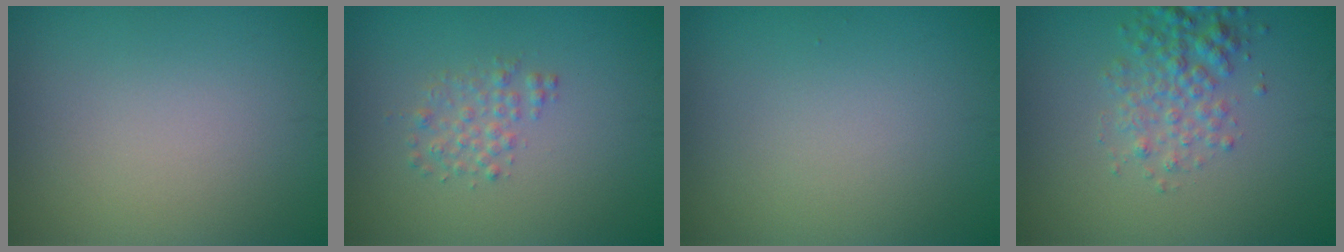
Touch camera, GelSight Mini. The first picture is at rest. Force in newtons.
{"total": 1.6, "press": 1.6, "slide": 0.0}
{"total": 0.0}
{"total": 3.0, "press": 3.0, "slide": 0.1}